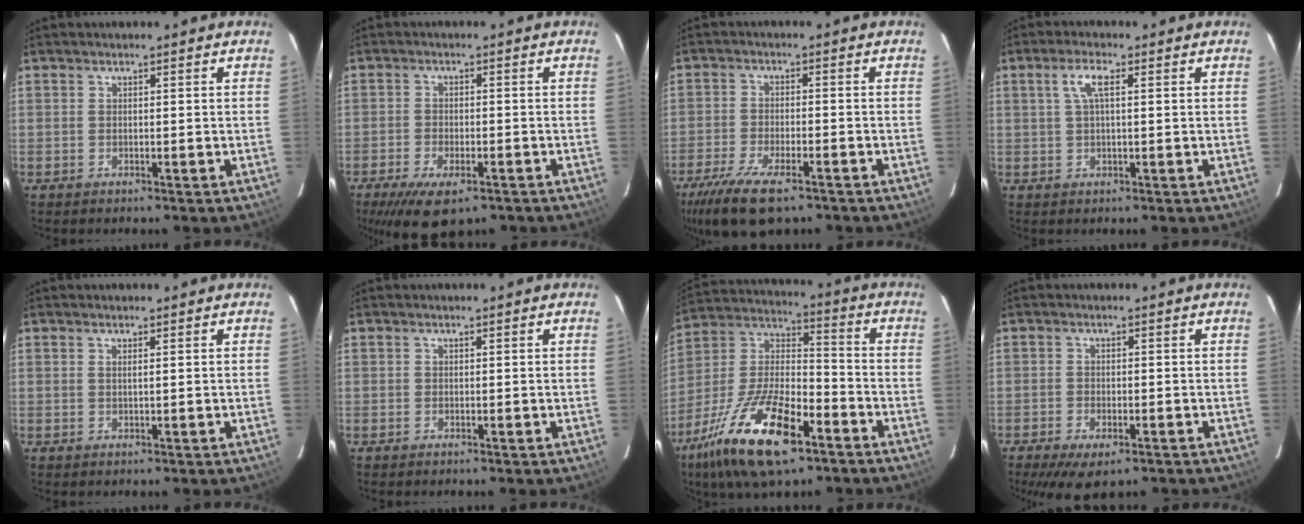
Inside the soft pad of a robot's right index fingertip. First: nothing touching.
{"total": 10.2, "force": [-6.7, 4.2, 6.5], "torque": [-0.144, -0.026, -0.108]}
{"total": 13.1, "force": [-9.2, 4.2, 8.3], "torque": [-0.192, -0.040, -0.165]}
{"total": 3.8, "force": [1.1, 0.9, 3.5], "torque": [-0.071, 0.009, 0.021]}
{"total": 0.7, "force": [0.3, -0.2, 0.6], "torque": [-0.012, 0.001, 0.004]}
{"total": 0.0}
{"total": 21.2, "force": [-11.9, 8.2, 15.5], "torque": [-0.316, -0.021, -0.218]}
{"total": 7.6, "force": [-4.9, 3.2, 4.8], "torque": [-0.109, -0.025, -0.080]}